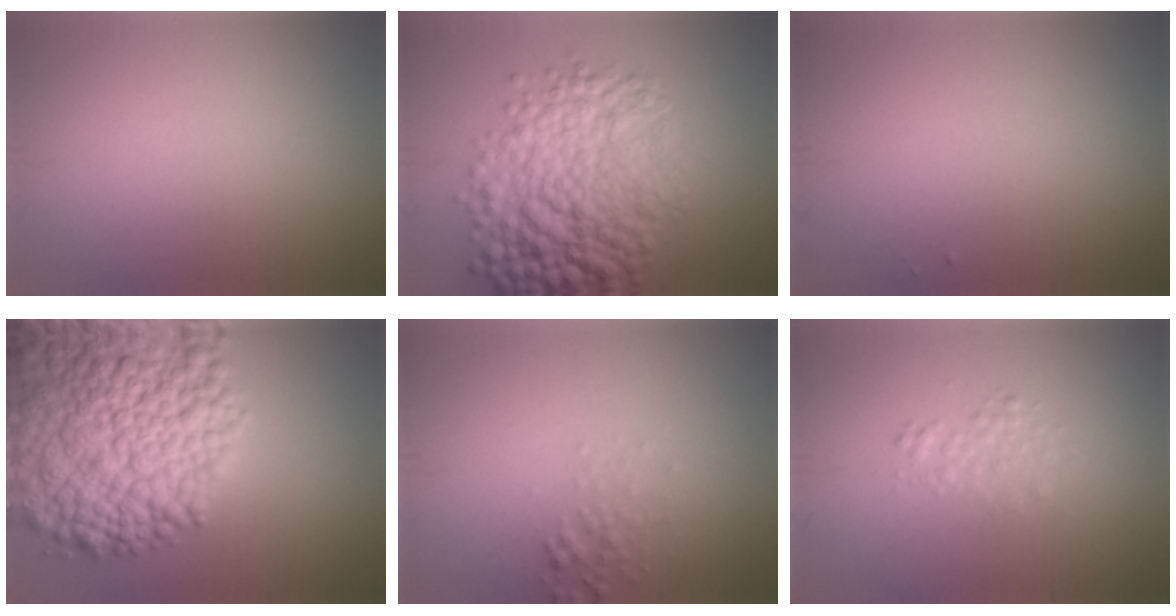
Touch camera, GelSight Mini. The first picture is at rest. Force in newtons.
{"total": 9.7, "press": 9.7, "slide": 0.1}
{"total": 0.0}
{"total": 13.2, "press": 13.2, "slide": 0.7}
{"total": 1.3, "press": 1.3, "slide": 0.0}
{"total": 1.5, "press": 1.5, "slide": 0.0}